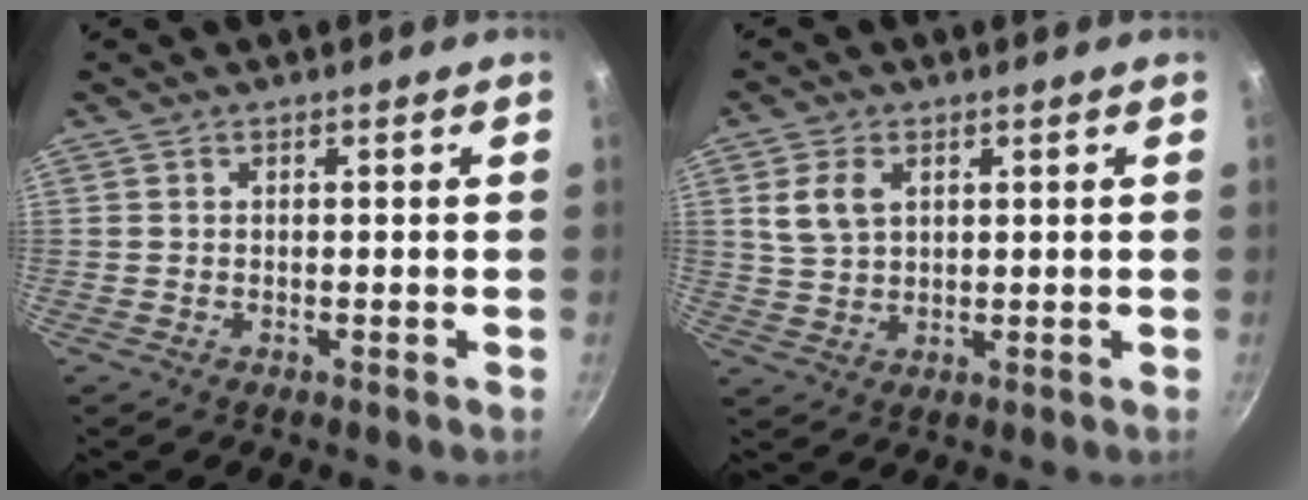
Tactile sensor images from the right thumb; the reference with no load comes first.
{"total": 5.8, "force": [2.1, 3.8, 3.8], "torque": [-0.065, -0.003, 0.043]}